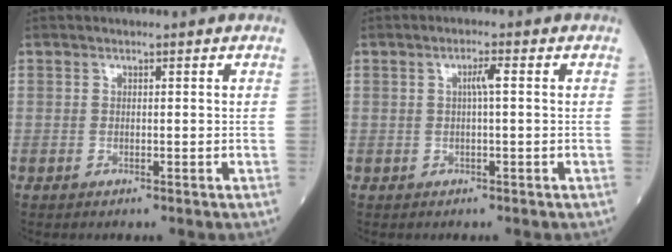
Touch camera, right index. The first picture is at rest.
{"total": 2.0, "force": [0.4, 0.2, 2.0], "torque": [-0.037, 0.003, 0.005]}